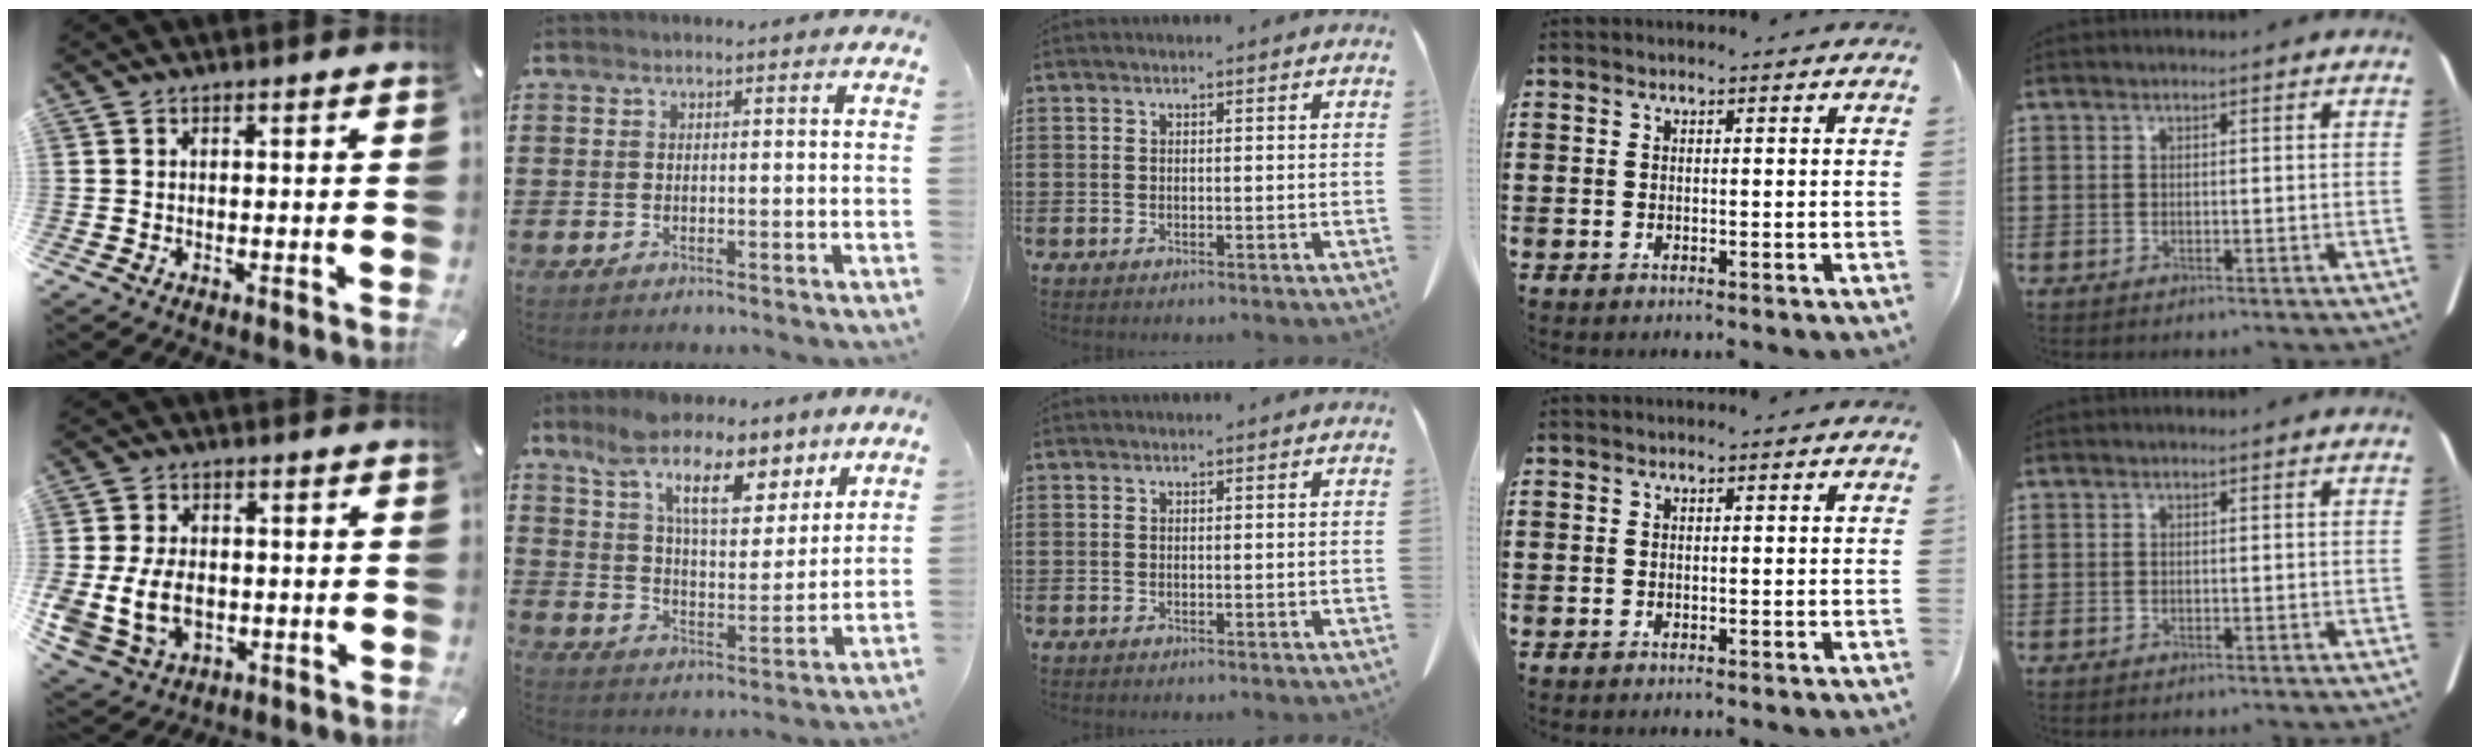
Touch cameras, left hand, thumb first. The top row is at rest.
{"thumb": {"total": 10.9, "force": [-1.4, 8.5, 6.7], "torque": [-0.150, 0.003, -0.022]}, "index": {"total": 11.7, "force": [8.1, 4.5, 7.1], "torque": [-0.141, -0.028, 0.144]}}